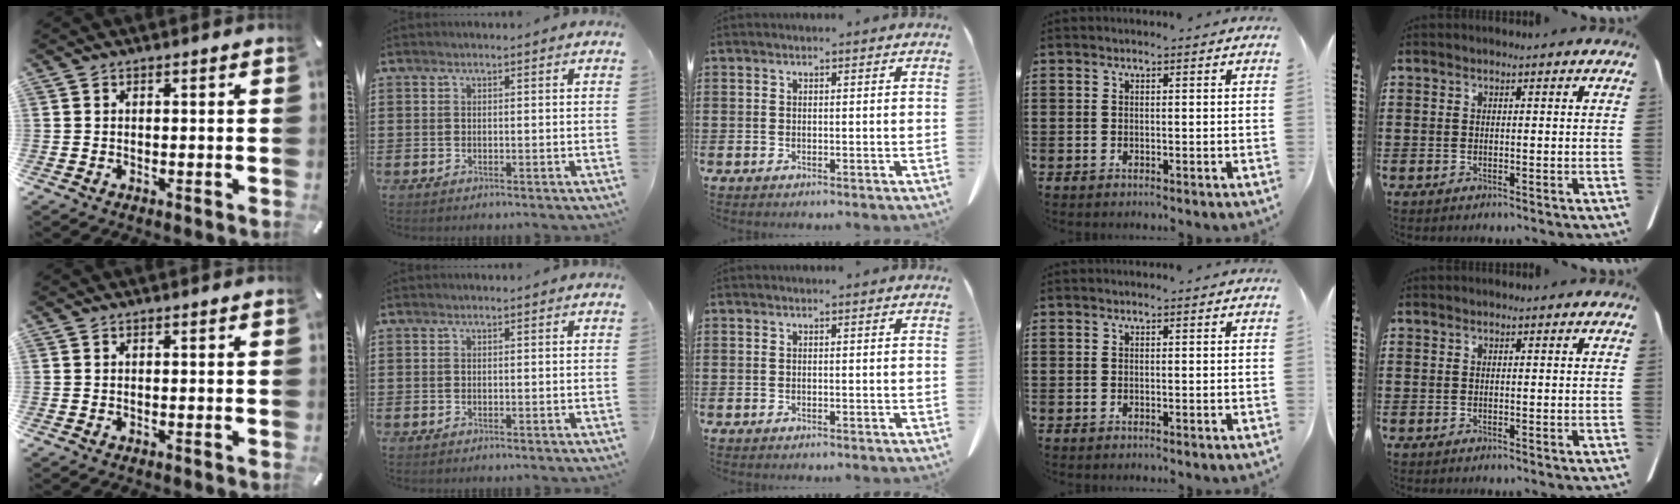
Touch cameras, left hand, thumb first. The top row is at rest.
{}